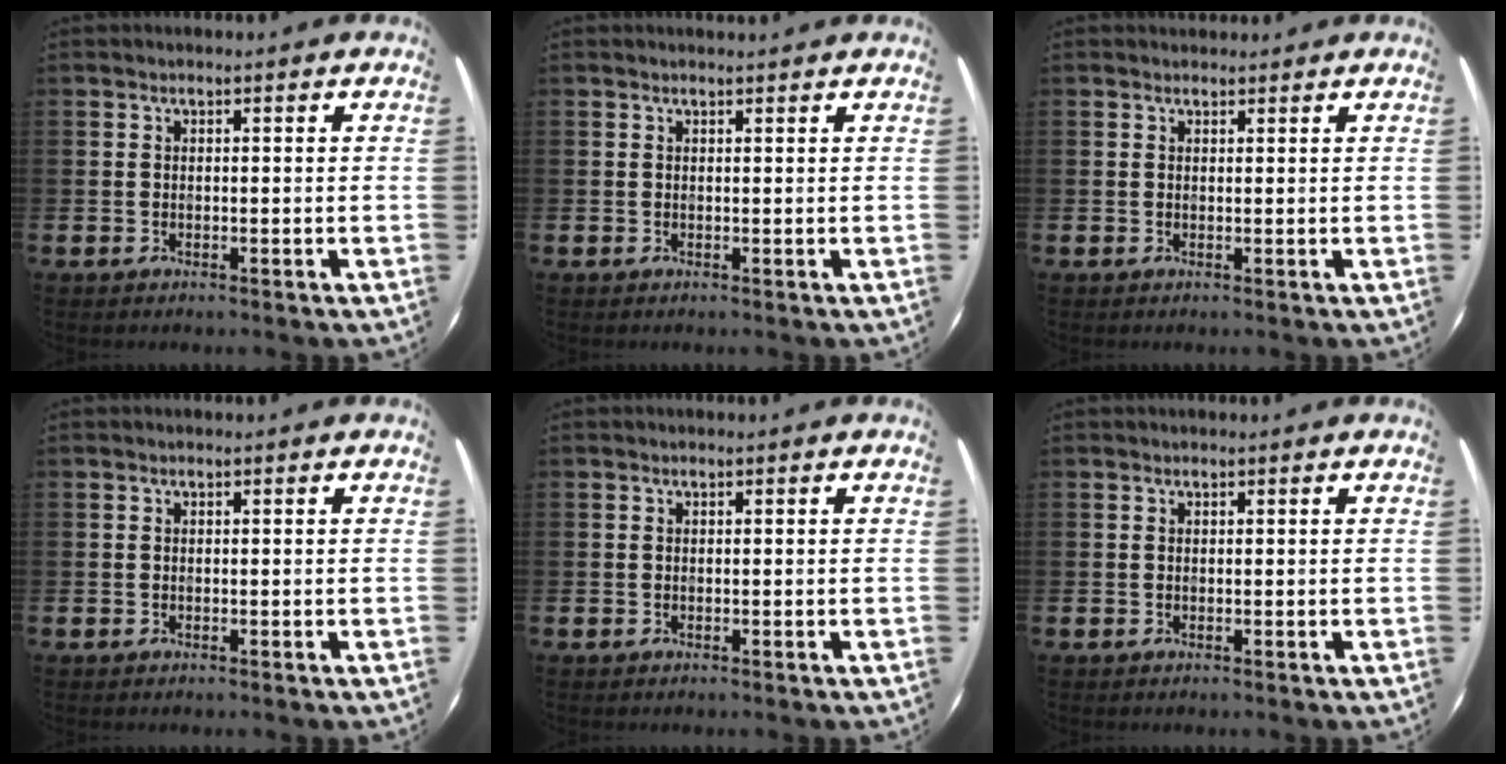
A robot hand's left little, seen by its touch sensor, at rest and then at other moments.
{"total": 0.6, "force": [0.6, -0.1, 0.1], "torque": [0.006, -0.003, 0.010]}
{"total": 1.0, "force": [0.9, 0.3, -0.1], "torque": [0.008, 0.000, 0.017]}
{"total": 0.0}
{"total": 0.0}
{"total": 0.0}